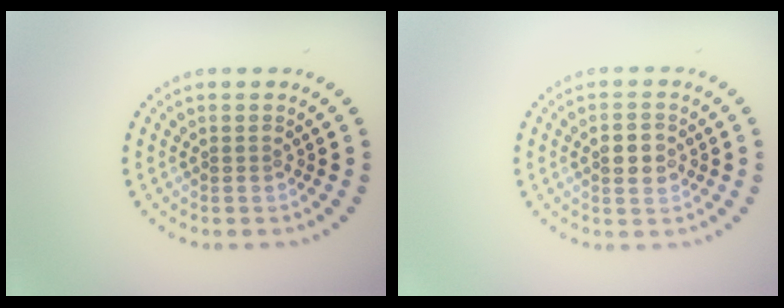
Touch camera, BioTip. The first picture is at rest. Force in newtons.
{"total": 2.8, "press": 2.8, "slide": 0.0}